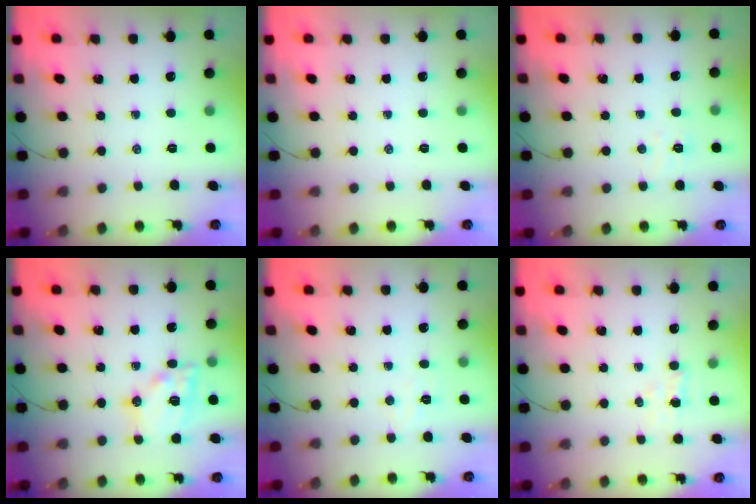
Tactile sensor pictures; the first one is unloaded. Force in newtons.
{"total": 0.0}
{"total": 3.4, "press": 3.3, "slide": 1.1}
{"total": 14.2, "press": 14.0, "slide": 1.9}
{"total": 3.2, "press": 3.1, "slide": 0.8}
{"total": 2.5, "press": 2.3, "slide": 0.8}